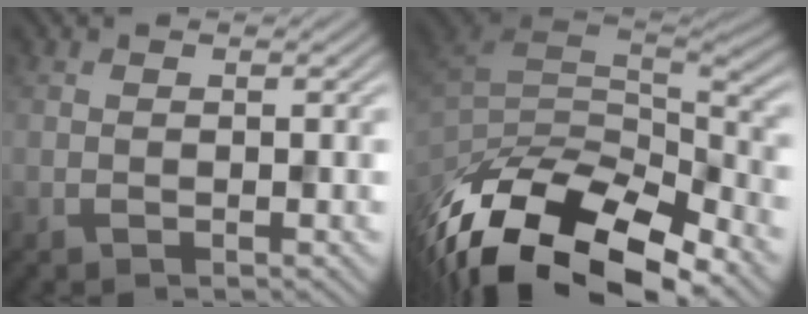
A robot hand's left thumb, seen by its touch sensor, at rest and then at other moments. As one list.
[{"total": 16.3, "force": [-10.2, 7.4, 10.4], "torque": [-0.251, -0.040, -0.152]}]